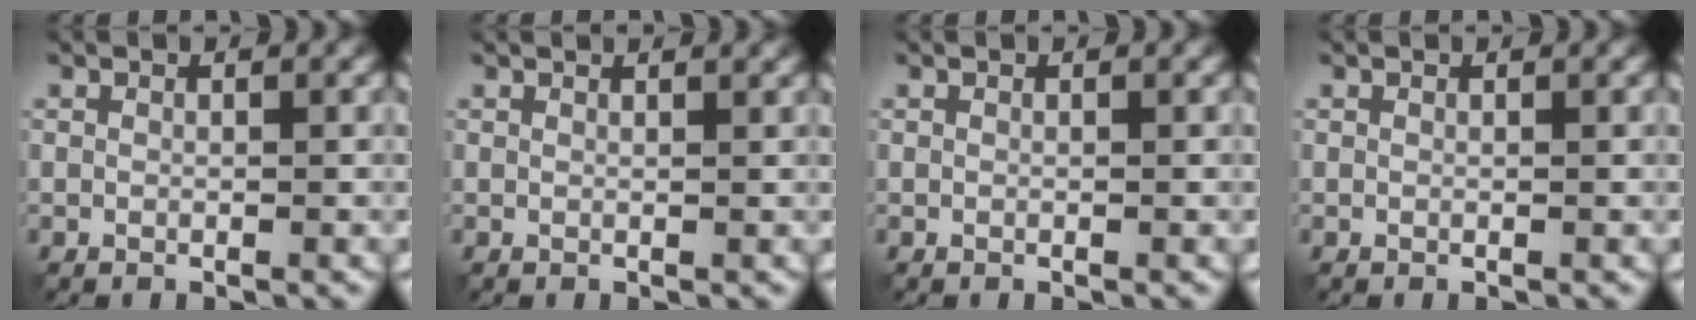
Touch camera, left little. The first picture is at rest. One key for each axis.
{"total": 1.9, "fx": 1.6, "fy": 0.5, "fz": 0.8, "tx": -0.007, "ty": 0.002, "tz": 0.009}
{"total": 0.0}
{"total": 0.0}